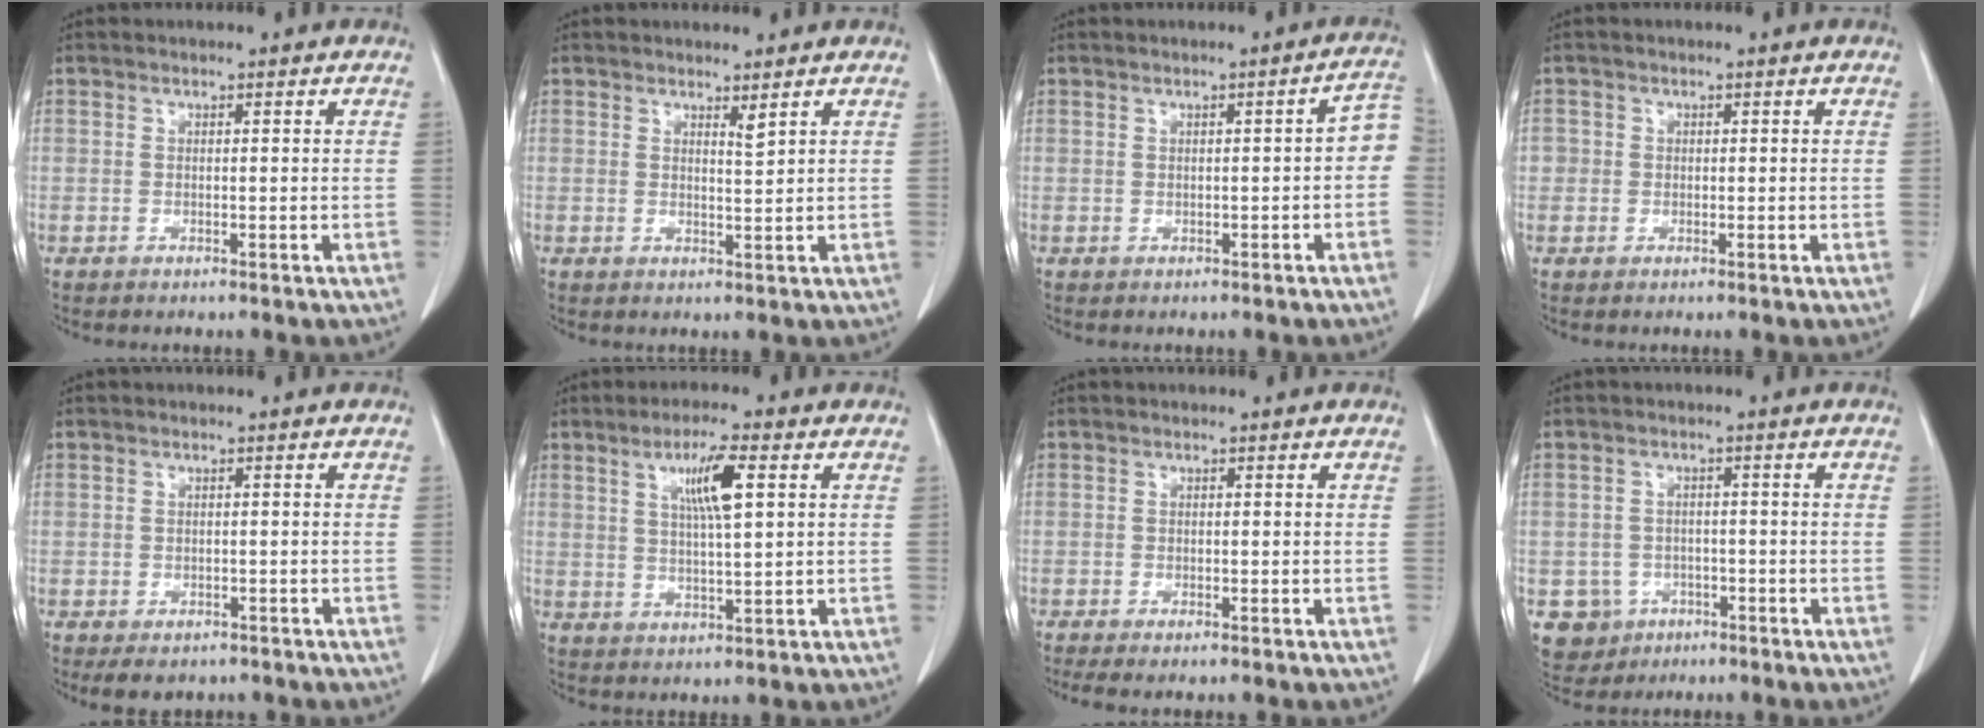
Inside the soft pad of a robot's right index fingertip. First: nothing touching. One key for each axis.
{"total": 1.2, "fx": 1.0, "fy": -0.2, "fz": 0.7, "tx": -0.014, "ty": -0.011, "tz": 0.019}
{"total": 3.8, "fx": -0.5, "fy": 0.9, "fz": 3.6, "tx": -0.037, "ty": 0.014, "tz": -0.010}
{"total": 1.5, "fx": -0.2, "fy": 1.5, "fz": 0.1, "tx": 0.006, "ty": 0.005, "tz": -0.005}
{"total": 4.3, "fx": -3.3, "fy": 2.4, "fz": 1.4, "tx": -0.013, "ty": -0.001, "tz": -0.042}
{"total": 6.8, "fx": 2.5, "fy": 0.5, "fz": 6.3, "tx": -0.113, "ty": 0.002, "tz": 0.042}
{"total": 3.6, "fx": -2.9, "fy": 0.4, "fz": 2.0, "tx": -0.027, "ty": -0.008, "tz": -0.043}
{"total": 5.3, "fx": -2.3, "fy": 4.7, "fz": 0.4, "tx": -0.007, "ty": 0.010, "tz": -0.033}